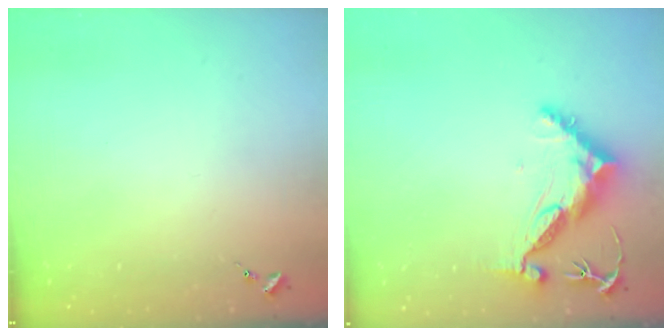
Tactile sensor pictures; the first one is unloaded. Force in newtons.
{"total": 10.7, "press": 10.6, "slide": 0.9}